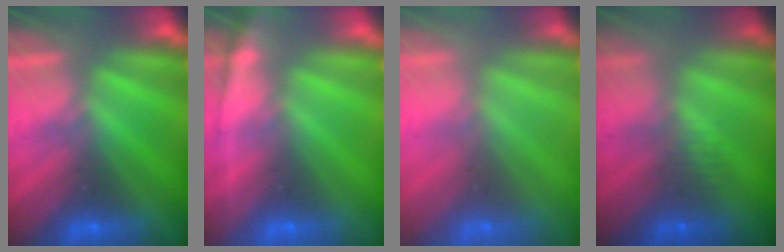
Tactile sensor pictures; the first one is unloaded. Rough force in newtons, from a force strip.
{"total": 1.4}
{"total": 8.7}
{"total": 2.4}